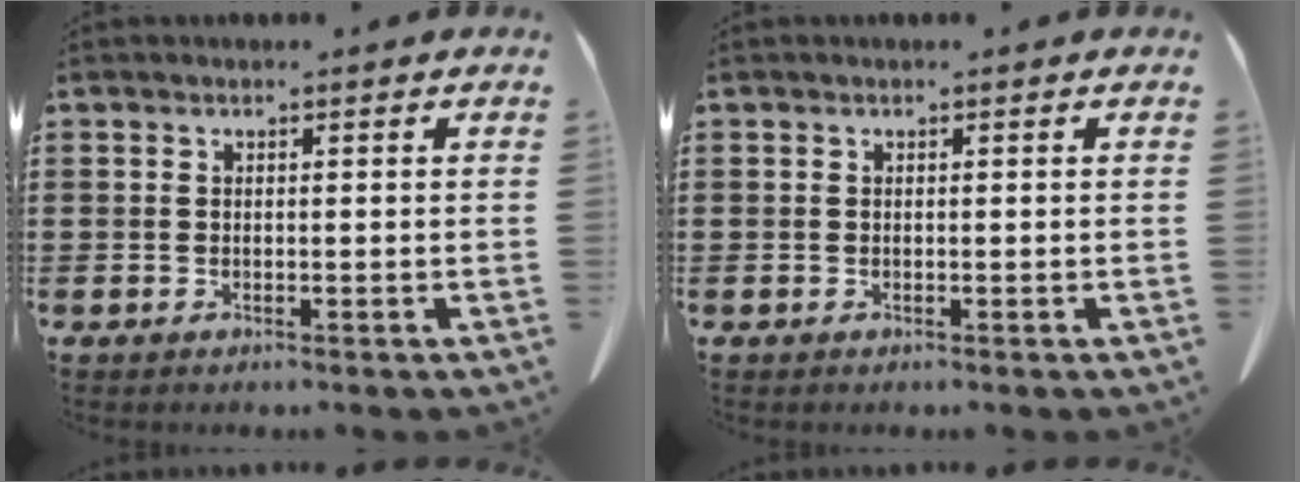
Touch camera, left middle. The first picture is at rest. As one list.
[{"total": 0.0}]